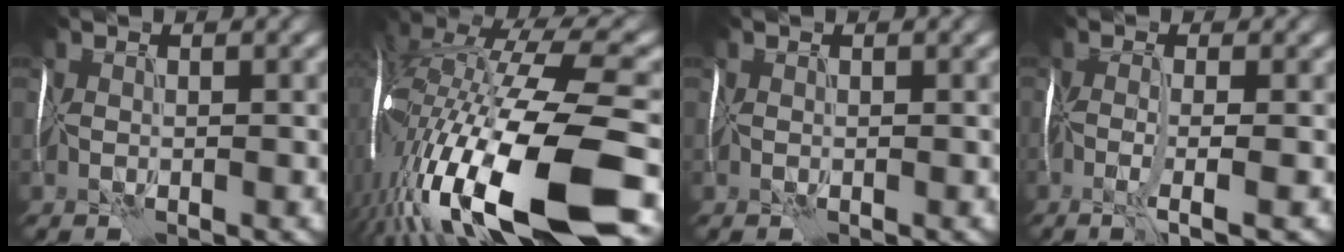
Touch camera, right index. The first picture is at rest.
{"total": 15.8, "force": [-5.7, 5.0, 13.9], "torque": [-0.263, -0.002, -0.090]}
{"total": 0.0}
{"total": 3.3, "force": [-1.6, 0.5, 2.8], "torque": [-0.055, -0.005, -0.030]}